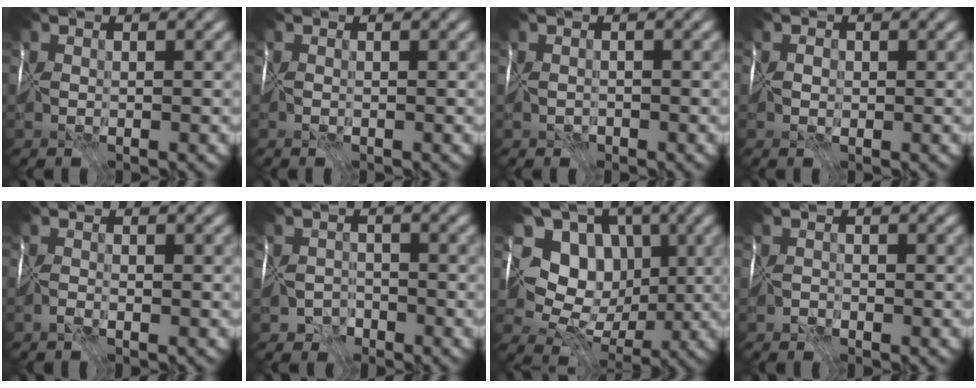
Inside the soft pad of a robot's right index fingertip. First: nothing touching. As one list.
[{"total": 0.0}, {"total": 1.7, "force": [-1.3, 1.0, 0.3], "torque": [-0.005, -0.006, -0.020]}, {"total": 1.7, "force": [0.1, 1.4, 0.9], "torque": [-0.004, 0.010, -0.007]}, {"total": 1.6, "force": [-1.2, -0.8, -0.6], "torque": [0.021, -0.002, -0.027]}, {"total": 5.1, "force": [-4.2, 2.9, 0.3], "torque": [0.029, -0.025, -0.077]}, {"total": 6.8, "force": [1.9, 5.5, 3.6], "torque": [-0.037, -0.002, 0.019]}, {"total": 2.5, "force": [-2.5, 0.6, -0.1], "torque": [0.019, -0.008, -0.040]}]